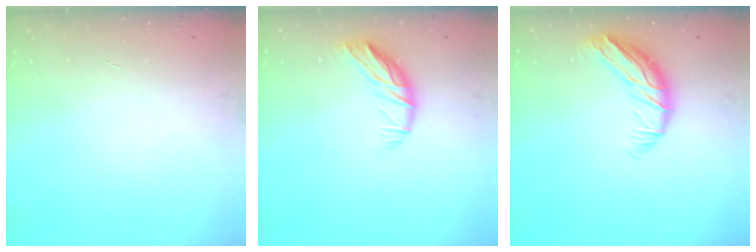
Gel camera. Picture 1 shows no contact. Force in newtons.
{"total": 10.1, "press": 10.0, "slide": 1.6}
{"total": 10.3, "press": 10.2, "slide": 0.8}